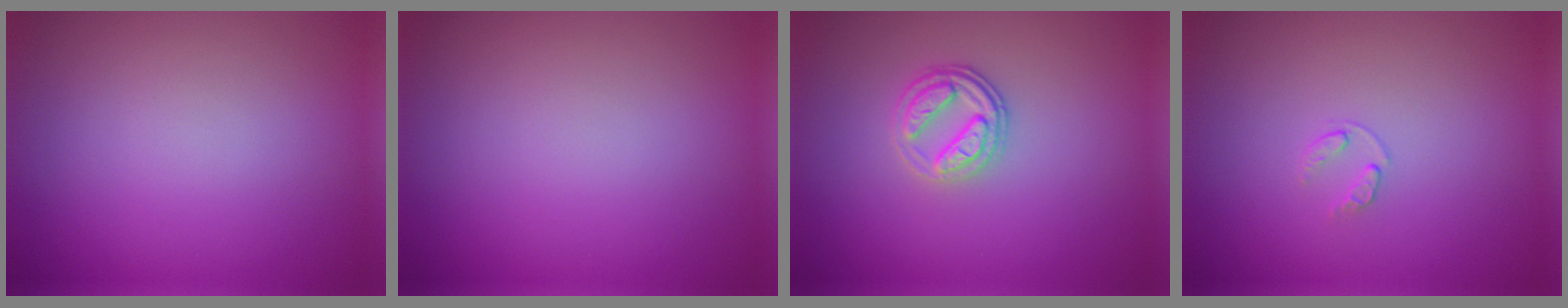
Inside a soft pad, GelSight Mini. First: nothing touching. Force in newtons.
{"total": 0.0}
{"total": 2.8, "press": 2.4, "slide": 1.3}
{"total": 0.8, "press": 0.5, "slide": 0.6}